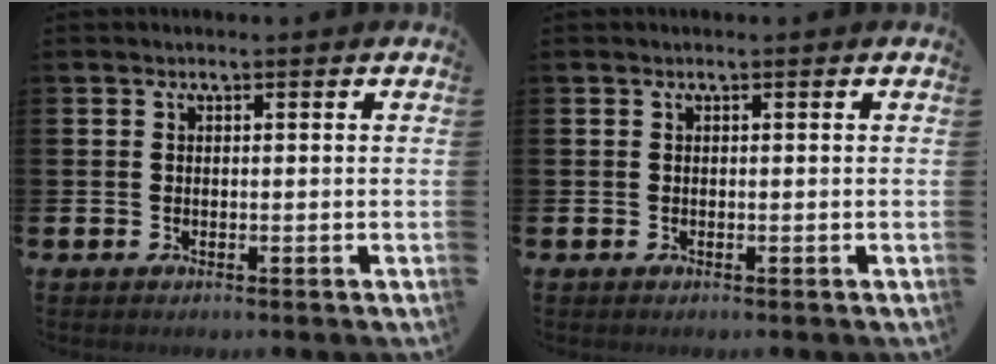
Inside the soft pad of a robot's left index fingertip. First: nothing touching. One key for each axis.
{"total": 0.0}